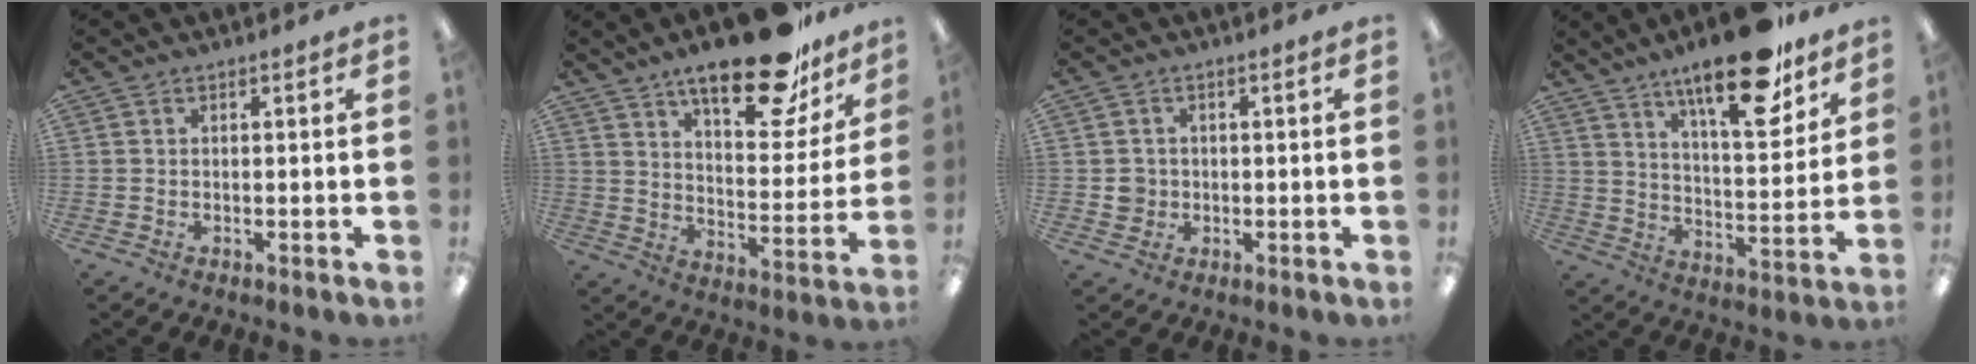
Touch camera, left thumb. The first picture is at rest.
{"total": 22.2, "force": [16.0, 8.2, 13.1], "torque": [-0.187, -0.092, 0.264]}
{"total": 3.0, "force": [0.0, 3.0, 0.4], "torque": [-0.003, 0.002, -0.003]}
{"total": 19.9, "force": [14.1, 6.2, 12.6], "torque": [-0.194, -0.077, 0.229]}